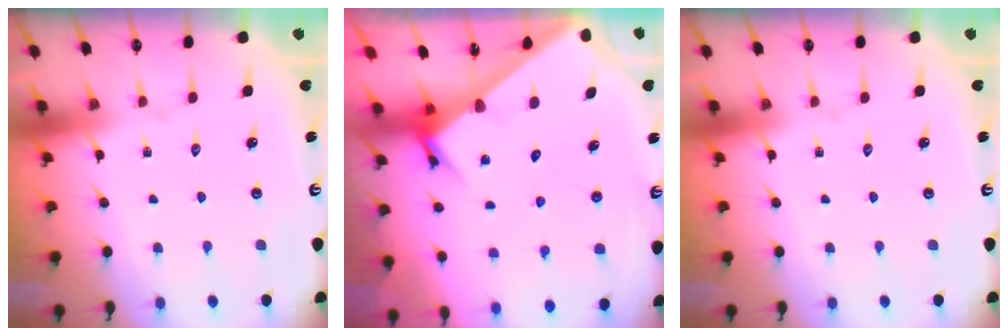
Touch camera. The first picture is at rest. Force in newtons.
{"total": 3.6, "press": 3.6, "slide": 0.3}
{"total": 0.0}